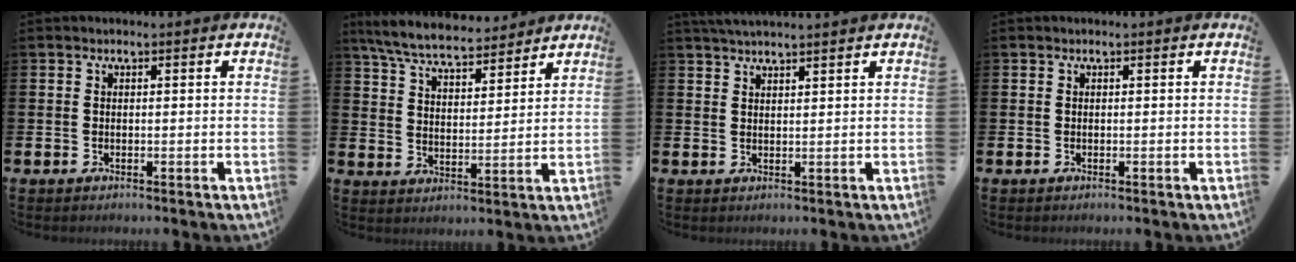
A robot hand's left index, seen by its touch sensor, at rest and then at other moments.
{"total": 7.3, "force": [6.8, 1.3, 2.3], "torque": [-0.074, -0.031, 0.123]}
{"total": 2.6, "force": [2.6, 0.0, 0.6], "torque": [-0.011, -0.008, 0.046]}
{"total": 0.0}